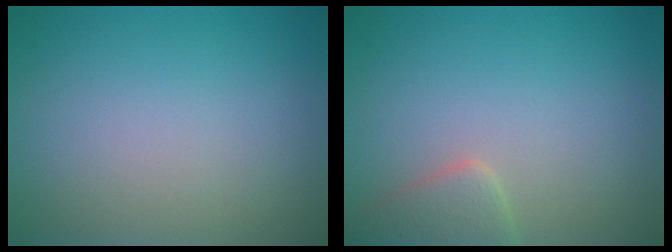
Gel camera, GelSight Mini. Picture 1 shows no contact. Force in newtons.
{"total": 2.5, "press": 2.5, "slide": 0.3}